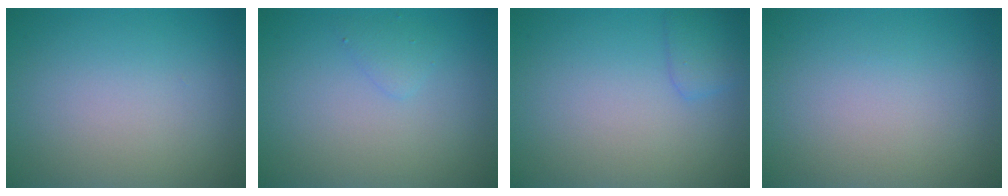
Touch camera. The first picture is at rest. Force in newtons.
{"total": 1.0, "press": 1.0, "slide": 0.1}
{"total": 1.6, "press": 1.6, "slide": 0.1}
{"total": 0.0}